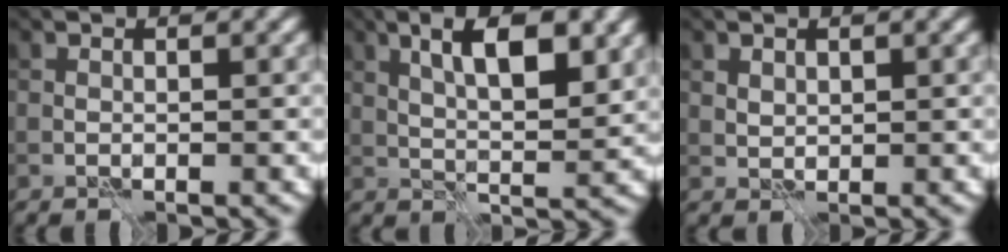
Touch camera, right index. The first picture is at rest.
{"total": 6.7, "force": [2.5, 2.3, 5.8], "torque": [-0.094, 0.002, 0.042]}
{"total": 1.1, "force": [0.6, 0.8, 0.4], "torque": [-0.011, -0.001, 0.014]}